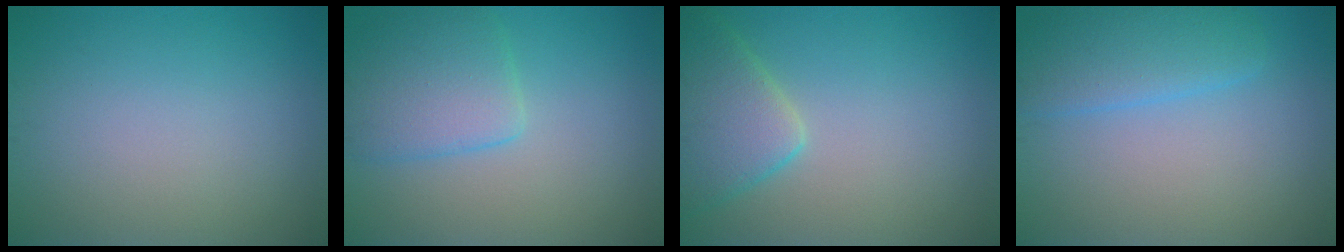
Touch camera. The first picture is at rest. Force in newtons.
{"total": 4.4, "press": 4.4, "slide": 0.3}
{"total": 5.0, "press": 4.9, "slide": 0.5}
{"total": 2.7, "press": 2.7, "slide": 0.0}